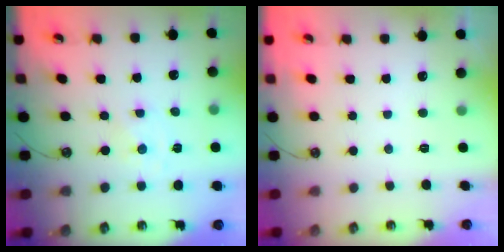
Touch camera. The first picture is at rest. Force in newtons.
{"total": 0.0}